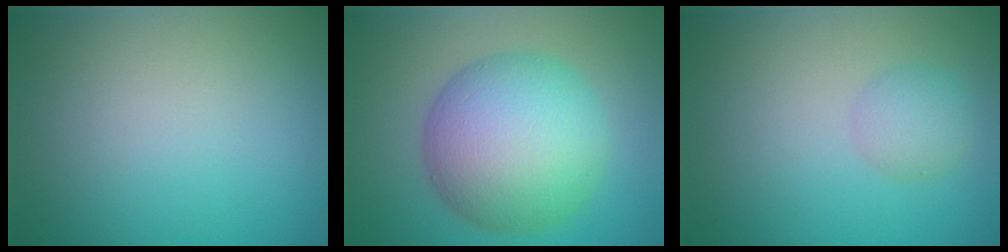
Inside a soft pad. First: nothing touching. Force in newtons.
{"total": 10.5, "press": 10.5, "slide": 0.2}
{"total": 2.0, "press": 2.0, "slide": 0.0}